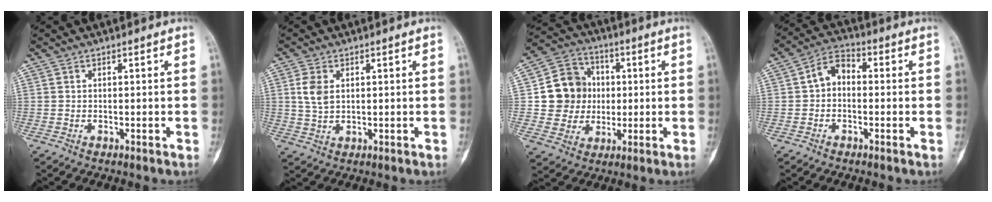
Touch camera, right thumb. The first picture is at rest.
{"total": 5.1, "force": [1.2, 3.3, 3.7], "torque": [-0.070, -0.001, 0.027]}
{"total": 12.7, "force": [0.9, 11.8, 4.7], "torque": [-0.038, 0.015, 0.020]}
{"total": 6.0, "force": [-0.1, 4.4, 4.0], "torque": [-0.049, 0.021, -0.017]}